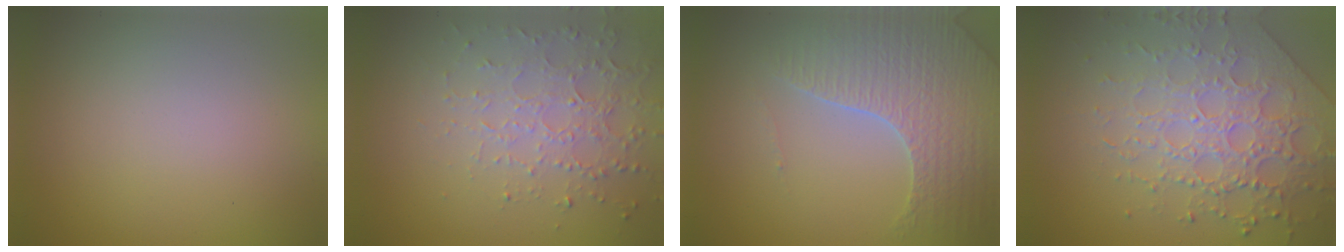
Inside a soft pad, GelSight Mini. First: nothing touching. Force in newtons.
{"total": 3.5, "press": 3.0, "slide": 1.7}
{"total": 4.6, "press": 4.5, "slide": 1.1}
{"total": 5.2, "press": 4.7, "slide": 2.1}